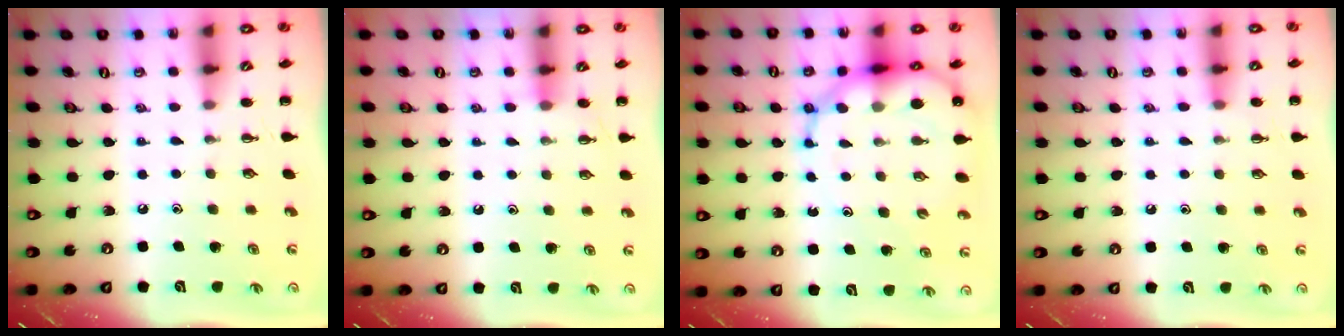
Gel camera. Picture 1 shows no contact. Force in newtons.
{"total": 4.5, "press": 4.3, "slide": 1.4}
{"total": 13.3, "press": 12.8, "slide": 3.7}
{"total": 7.3, "press": 6.9, "slide": 2.5}